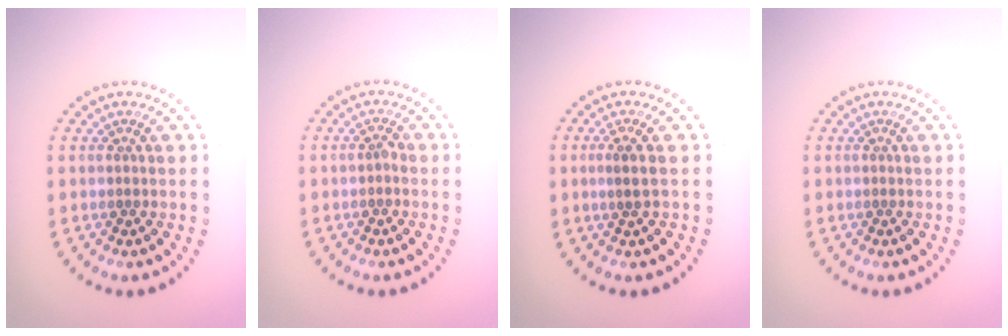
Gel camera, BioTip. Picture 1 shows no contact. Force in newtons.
{"total": 0.6, "press": 0.5, "slide": 0.3}
{"total": 1.3, "press": 0.9, "slide": 0.9}
{"total": 0.0}